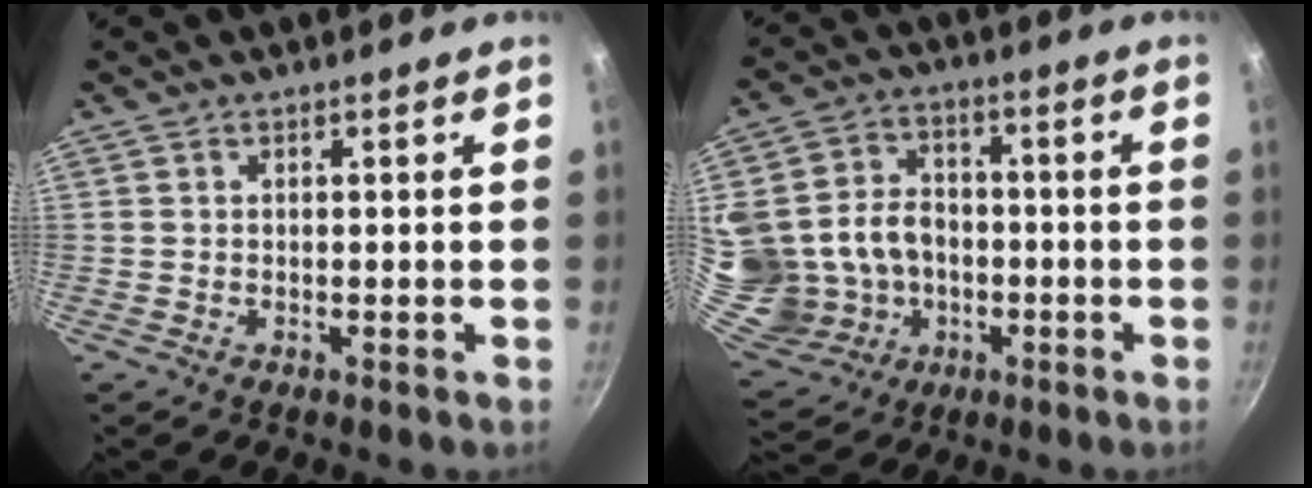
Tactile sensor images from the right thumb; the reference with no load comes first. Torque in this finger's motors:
{"motor_torque": [0.69, 0.70, 0.33, -0.27, 0.19]}